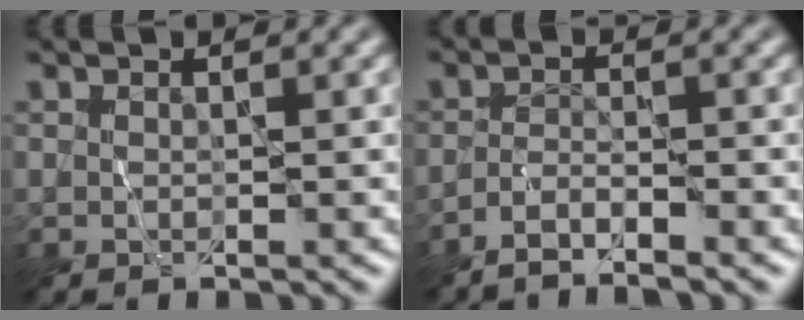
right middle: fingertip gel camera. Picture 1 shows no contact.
{"total": 2.2, "force": [-1.9, 0.2, 1.1], "torque": [-0.022, 0.001, -0.043]}